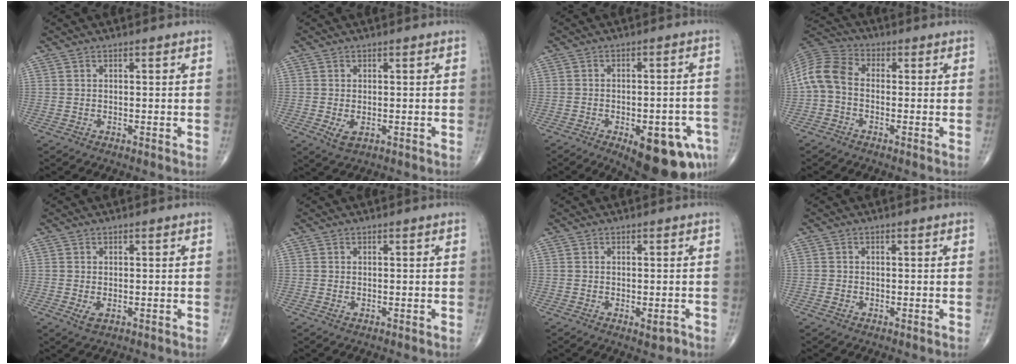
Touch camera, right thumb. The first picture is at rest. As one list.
[{"total": 2.7, "force": [-0.6, 1.6, 2.1], "torque": [-0.038, -0.006, -0.005]}, {"total": 15.0, "force": [-7.1, 6.0, 11.9], "torque": [-0.106, 0.025, -0.078]}, {"total": 8.3, "force": [-1.0, 5.6, 6.0], "torque": [-0.118, 0.024, -0.037]}, {"total": 2.0, "force": [-0.5, 1.2, 1.5], "torque": [-0.027, -0.004, -0.006]}, {"total": 0.6, "force": [-0.1, 0.4, 0.5], "torque": [-0.011, 0.003, 0.000]}, {"total": 1.9, "force": [-0.9, 0.8, 1.5], "torque": [-0.014, -0.001, -0.011]}, {"total": 1.0, "force": [-0.3, 0.9, 0.3], "torque": [-0.003, 0.005, -0.006]}]